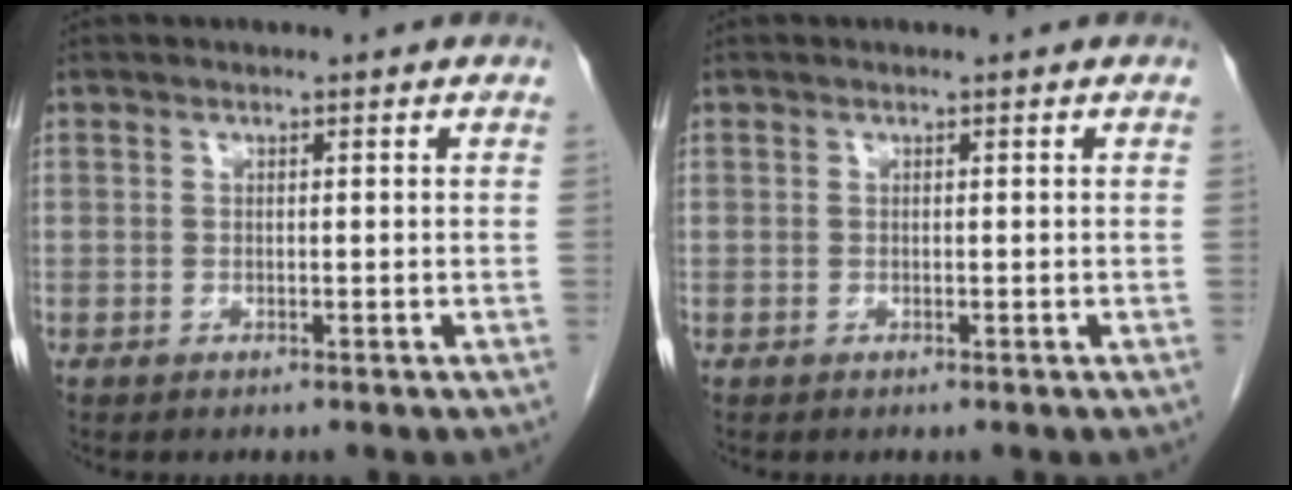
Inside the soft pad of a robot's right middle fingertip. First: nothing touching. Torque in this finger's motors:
{"motor_torque": [0.06, 0.20, -0.09, -0.01]}